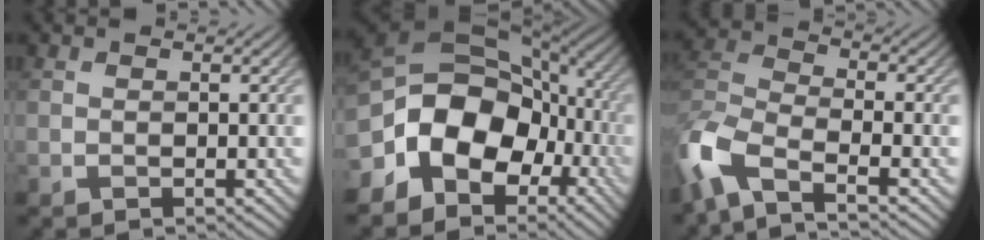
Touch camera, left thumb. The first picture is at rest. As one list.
[{"total": 13.6, "force": [-4.1, 9.8, 8.5], "torque": [-0.183, -0.012, -0.080]}, {"total": 9.6, "force": [-6.1, 3.5, 6.6], "torque": [-0.156, -0.015, -0.138]}]